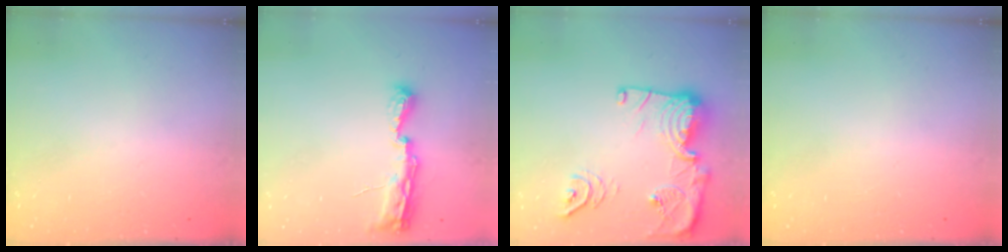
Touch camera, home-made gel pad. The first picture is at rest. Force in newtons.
{"total": 8.9, "press": 8.5, "slide": 2.3}
{"total": 21.3, "press": 21.2, "slide": 1.9}
{"total": 0.0}